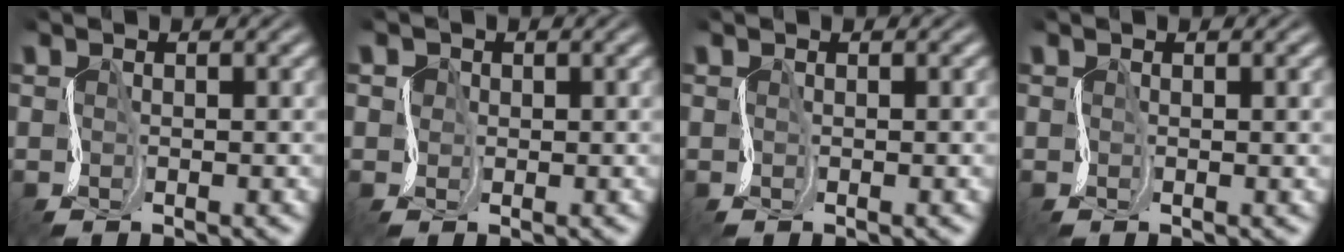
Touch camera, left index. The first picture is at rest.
{"total": 1.3, "force": [0.3, 1.2, -0.1], "torque": [0.005, 0.002, 0.006]}
{"total": 0.6, "force": [0.0, 0.2, 0.5], "torque": [-0.006, -0.001, 0.001]}
{"total": 1.3, "force": [0.2, 0.5, 1.2], "torque": [-0.014, 0.000, 0.003]}